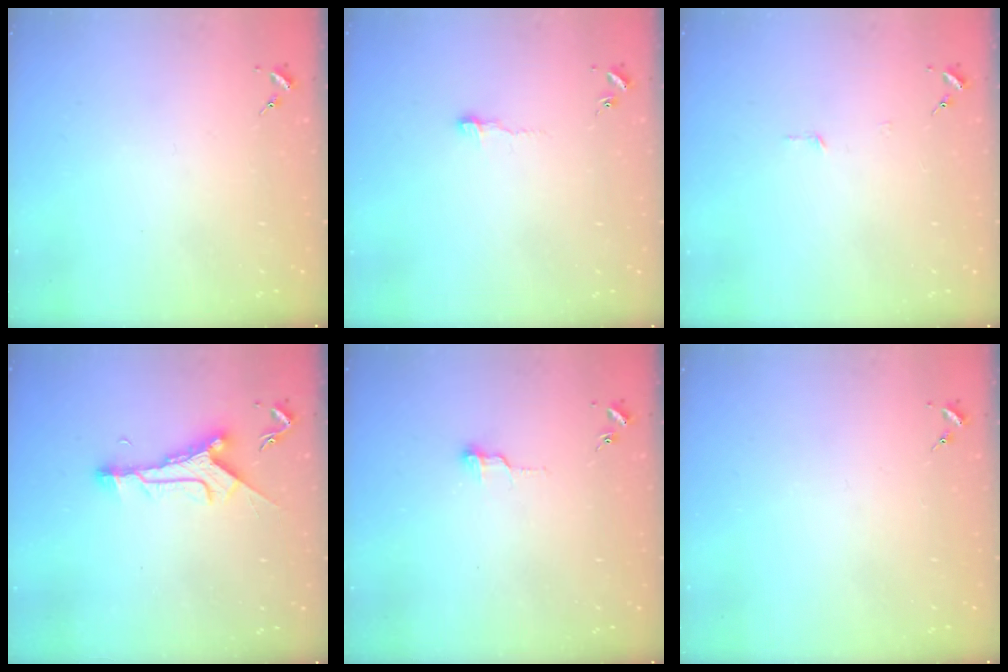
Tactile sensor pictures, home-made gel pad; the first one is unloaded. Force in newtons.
{"total": 3.4, "press": 3.4, "slide": 0.2}
{"total": 2.7, "press": 2.7, "slide": 0.2}
{"total": 9.8, "press": 9.8, "slide": 0.6}
{"total": 4.7, "press": 4.7, "slide": 0.4}
{"total": 0.0}